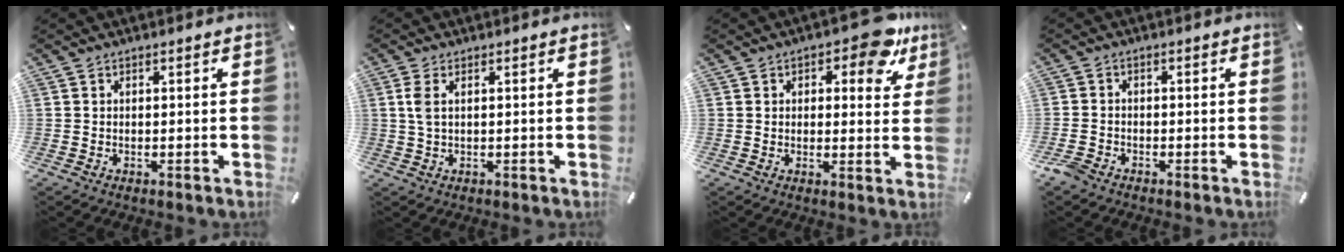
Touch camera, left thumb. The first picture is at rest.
{"total": 3.3, "force": [0.8, 1.3, 2.9], "torque": [-0.075, 0.000, 0.007]}
{"total": 10.5, "force": [6.1, 5.1, 6.9], "torque": [-0.072, -0.032, 0.099]}
{"total": 2.4, "force": [-2.0, 1.1, 0.9], "torque": [-0.028, 0.005, -0.042]}